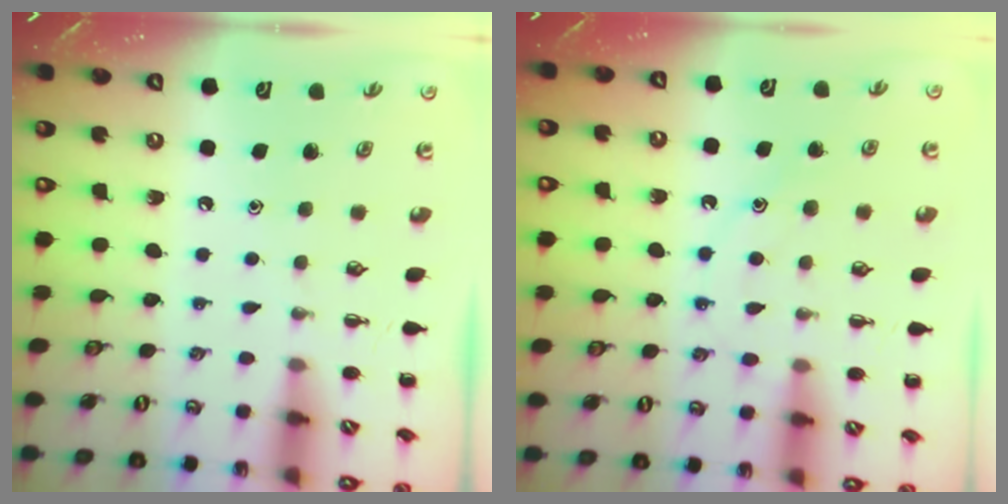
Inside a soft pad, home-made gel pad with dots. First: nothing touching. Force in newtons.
{"total": 11.9, "press": 11.9, "slide": 0.7}